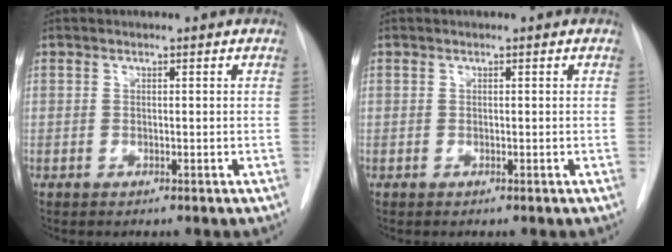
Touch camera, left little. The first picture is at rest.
{"total": 0.0}